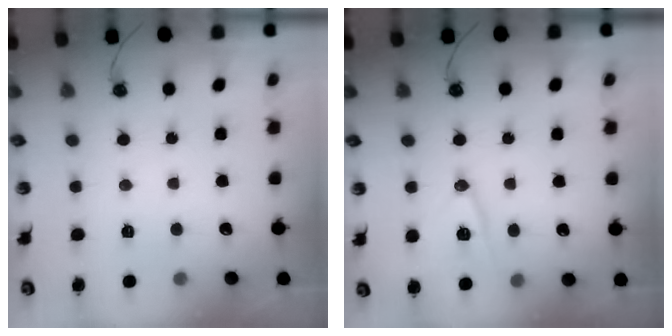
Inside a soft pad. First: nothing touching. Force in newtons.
{"total": 10.6, "press": 10.5, "slide": 1.4}